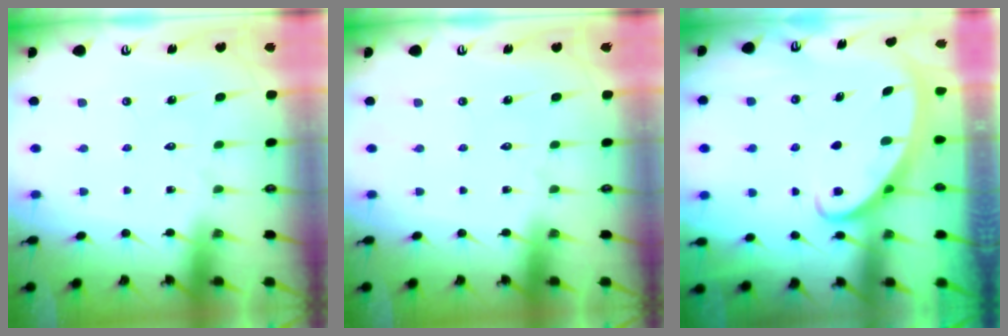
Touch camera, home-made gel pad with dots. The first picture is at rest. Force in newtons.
{"total": 0.0}
{"total": 2.6, "press": 2.5, "slide": 0.3}